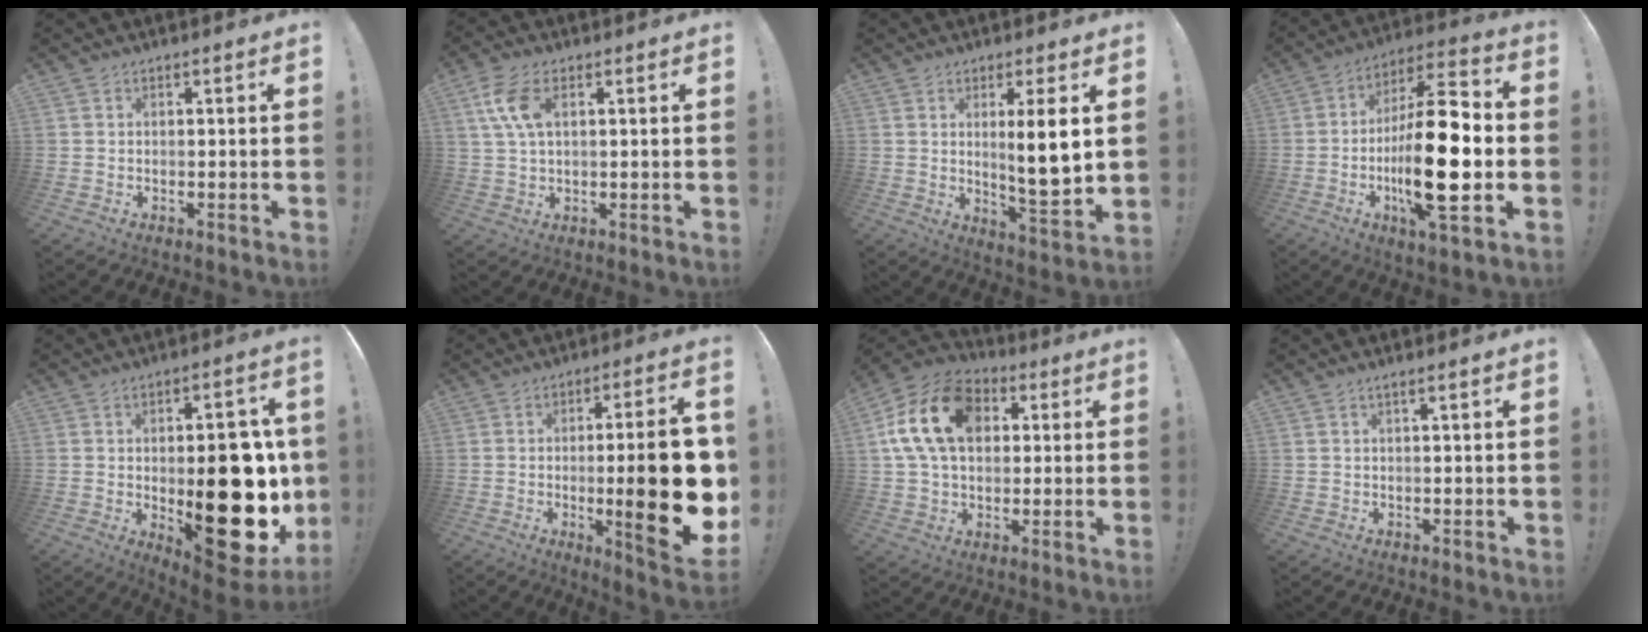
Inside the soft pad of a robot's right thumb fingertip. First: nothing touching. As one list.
[{"total": 8.5, "force": [2.6, 4.4, 6.7], "torque": [-0.139, -0.001, 0.048]}, {"total": 9.7, "force": [2.3, 0.7, 9.4], "torque": [-0.149, -0.018, 0.032]}, {"total": 23.9, "force": [-4.1, 7.5, 22.3], "torque": [-0.398, 0.015, -0.062]}, {"total": 25.9, "force": [-2.2, 12.2, 22.7], "torque": [-0.287, -0.008, -0.010]}, {"total": 22.2, "force": [-2.2, 4.4, 21.6], "torque": [-0.310, -0.006, -0.025]}, {"total": 19.4, "force": [4.9, 13.8, 12.8], "torque": [-0.220, 0.005, 0.093]}, {"total": 1.4, "force": [0.7, -0.2, 1.1], "torque": [-0.023, 0.000, 0.012]}]